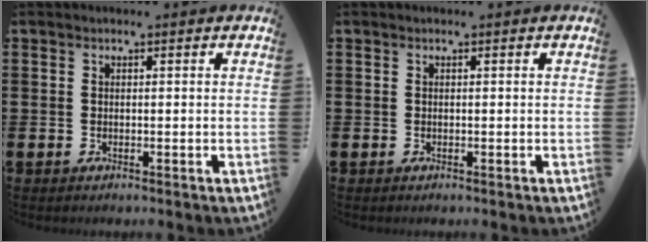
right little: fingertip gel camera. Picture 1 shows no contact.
{"total": 0.0}